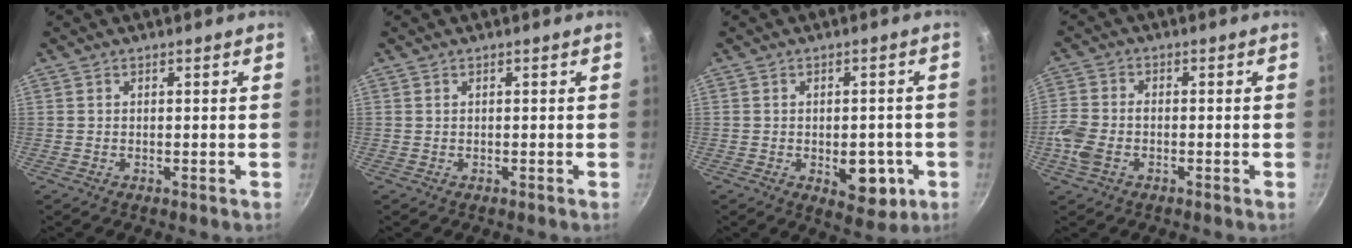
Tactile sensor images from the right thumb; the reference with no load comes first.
{"total": 0.0}
{"total": 8.5, "force": [-2.3, 4.9, 6.5], "torque": [-0.048, 0.005, -0.022]}
{"total": 6.4, "force": [-2.4, 4.1, 4.3], "torque": [-0.100, 0.012, -0.060]}